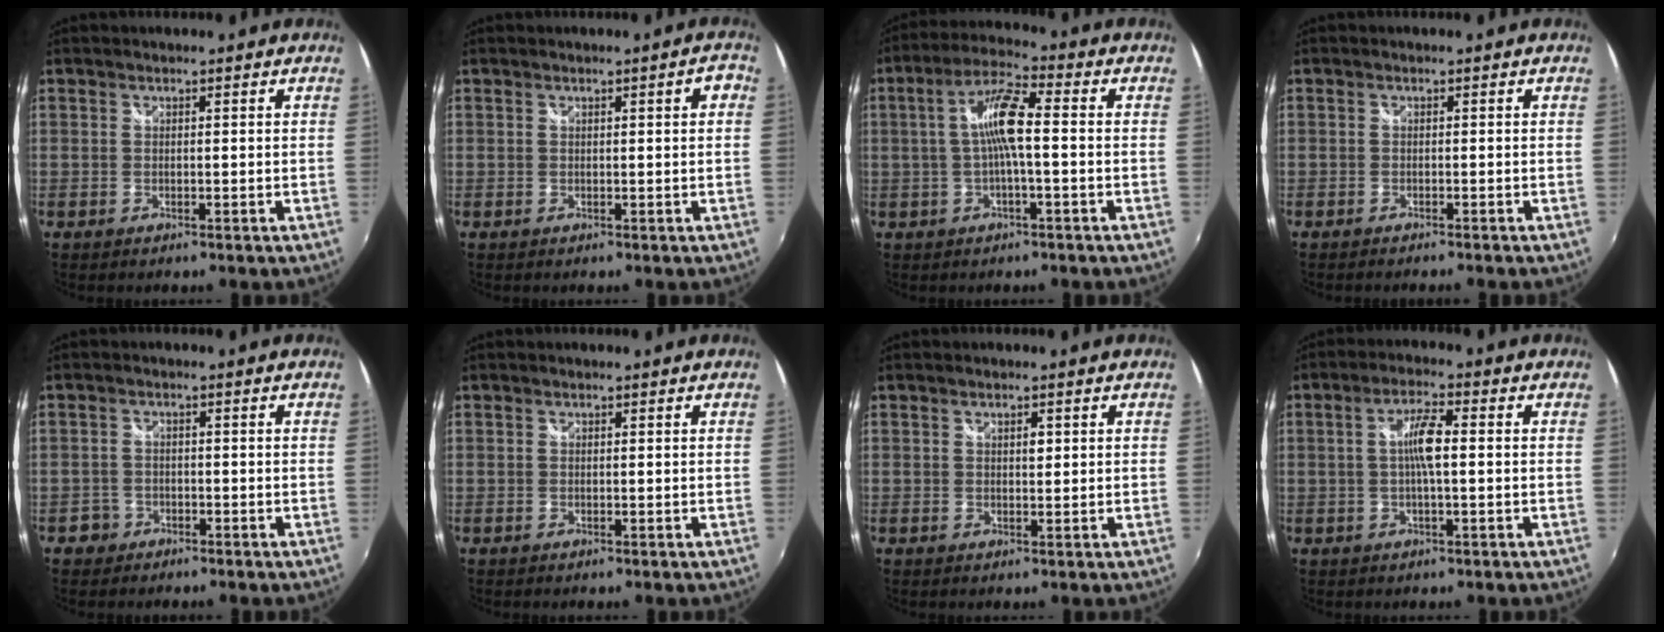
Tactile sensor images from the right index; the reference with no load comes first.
{"total": 2.3, "force": [0.7, 0.4, 2.2], "torque": [-0.029, 0.008, 0.010]}
{"total": 8.0, "force": [-0.3, 1.1, 7.9], "torque": [-0.160, 0.015, -0.006]}
{"total": 1.5, "force": [-1.4, 0.1, 0.4], "torque": [-0.013, -0.011, -0.027]}
{"total": 2.6, "force": [-1.6, 2.0, 0.0], "torque": [-0.007, 0.005, -0.029]}
{"total": 0.0}
{"total": 1.3, "force": [0.5, 0.7, 1.0], "torque": [-0.015, 0.002, 0.008]}
{"total": 5.3, "force": [0.0, 0.9, 5.2], "torque": [-0.096, 0.006, 0.002]}